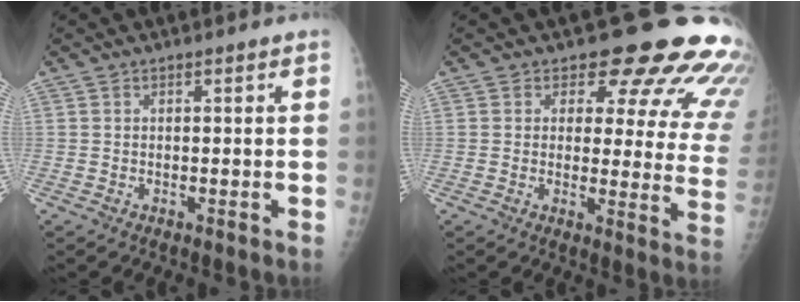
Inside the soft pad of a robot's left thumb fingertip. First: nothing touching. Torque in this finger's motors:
{"motor_torque": [1.32, 0.04, 1.18, -0.73, 0.08]}